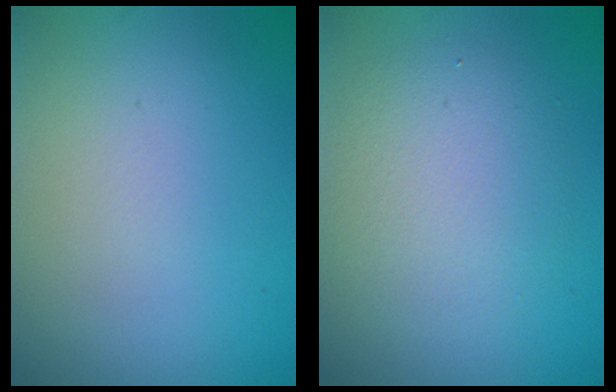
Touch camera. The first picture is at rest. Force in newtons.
{"total": 4.4, "press": 4.3, "slide": 0.6}